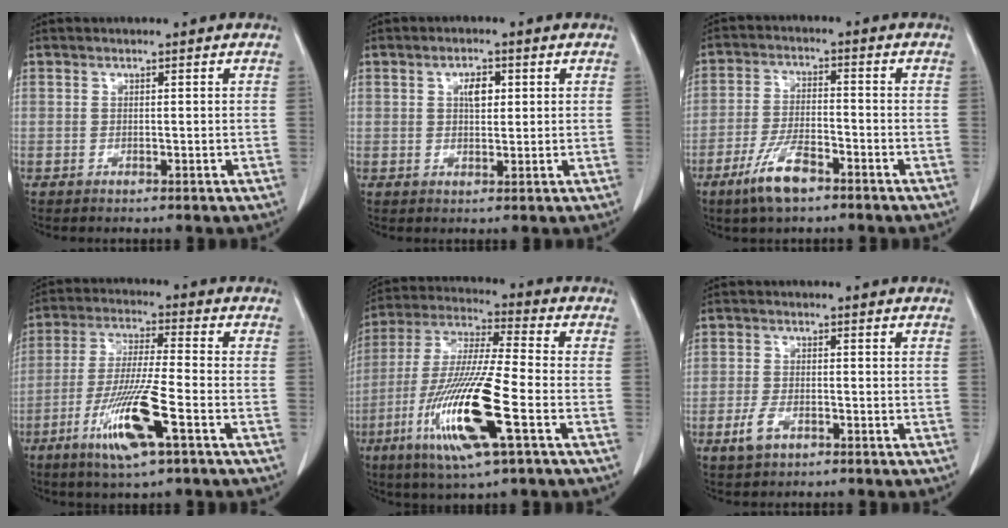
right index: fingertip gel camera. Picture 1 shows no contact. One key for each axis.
{"total": 2.9, "fx": 0.9, "fy": 1.4, "fz": 2.4, "tx": -0.041, "ty": 0.001, "tz": 0.014}
{"total": 7.4, "fx": -4.7, "fy": 2.1, "fz": 5.2, "tx": -0.107, "ty": -0.007, "tz": -0.086}
{"total": 12.0, "fx": -5.2, "fy": 0.6, "fz": 10.8, "tx": -0.214, "ty": -0.021, "tz": -0.096}
{"total": 17.3, "fx": -6.0, "fy": 1.1, "fz": 16.2, "tx": -0.338, "ty": -0.022, "tz": -0.111}
{"total": 3.3, "fx": -1.6, "fy": 1.9, "fz": 2.2, "tx": -0.047, "ty": 0.000, "tz": -0.024}